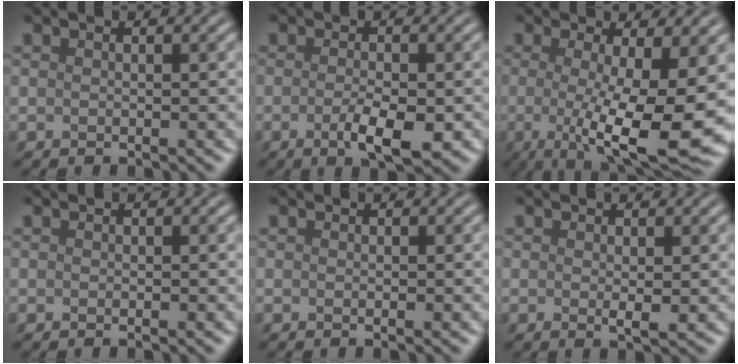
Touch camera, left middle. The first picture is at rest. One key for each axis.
{"total": 3.6, "fx": -1.2, "fy": 1.0, "fz": 3.2, "tx": -0.061, "ty": -0.007, "tz": -0.019}
{"total": 11.0, "fx": -1.2, "fy": 2.7, "fz": 10.6, "tx": -0.144, "ty": -0.022, "tz": -0.018}
{"total": 0.0}
{"total": 0.0}
{"total": 1.0, "fx": 0.2, "fy": 0.2, "fz": 1.0, "tx": -0.017, "ty": -0.004, "tz": 0.001}